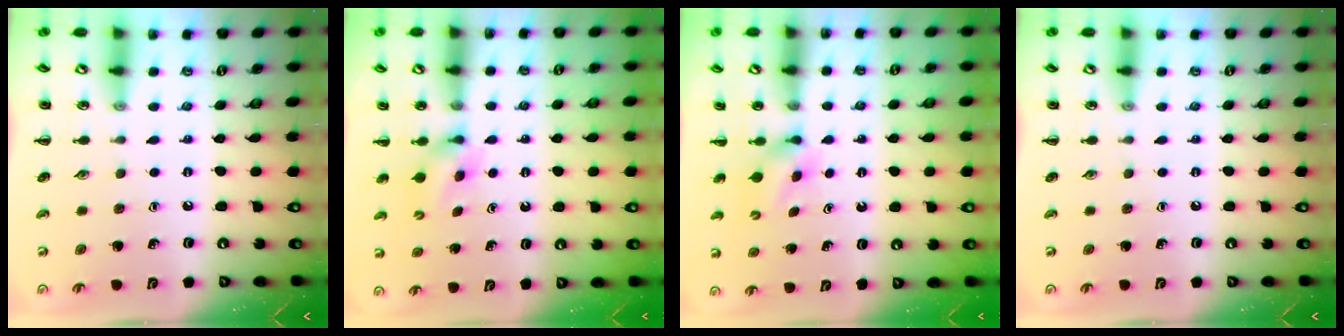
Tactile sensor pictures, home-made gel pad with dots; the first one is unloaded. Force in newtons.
{"total": 4.7, "press": 4.5, "slide": 1.2}
{"total": 3.5, "press": 3.4, "slide": 1.0}
{"total": 0.0}